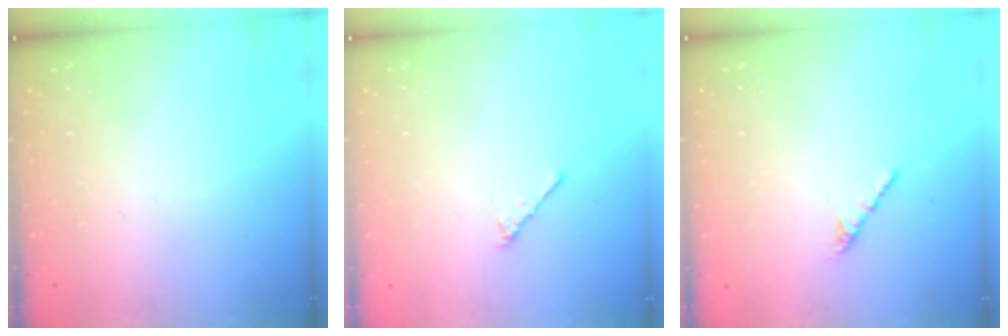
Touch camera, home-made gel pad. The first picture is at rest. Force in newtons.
{"total": 2.9, "press": 2.8, "slide": 0.7}
{"total": 2.4, "press": 2.3, "slide": 0.8}